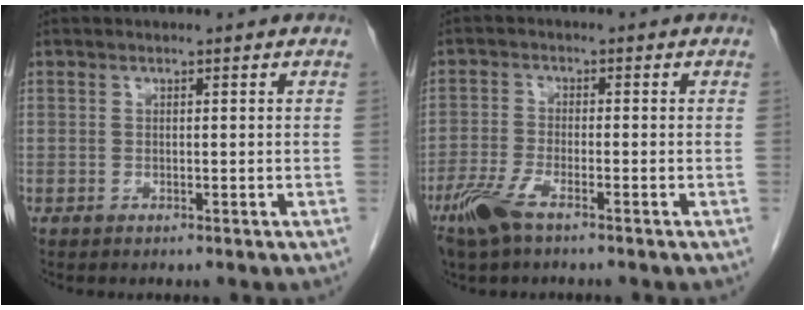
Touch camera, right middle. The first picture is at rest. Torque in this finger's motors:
{"motor_torque": [0.75, -0.51, 0.13, 0.09]}